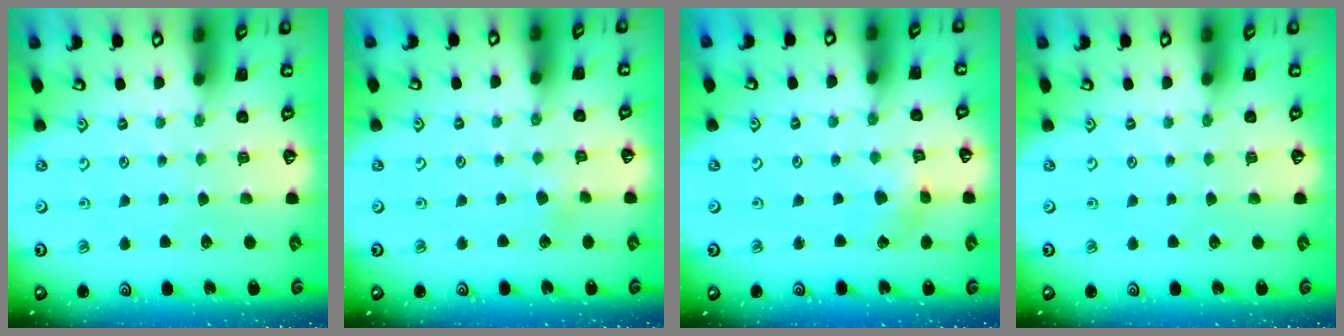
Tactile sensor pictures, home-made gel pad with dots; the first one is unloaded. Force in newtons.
{"total": 1.8, "press": 1.7, "slide": 0.4}
{"total": 2.7, "press": 2.7, "slide": 0.3}
{"total": 0.0}